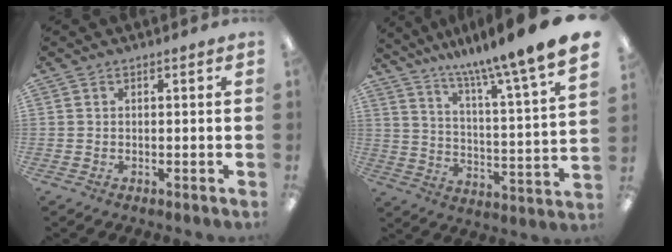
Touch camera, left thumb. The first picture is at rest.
{"total": 12.0, "force": [10.9, -1.3, 4.9], "torque": [-0.096, -0.105, 0.174]}